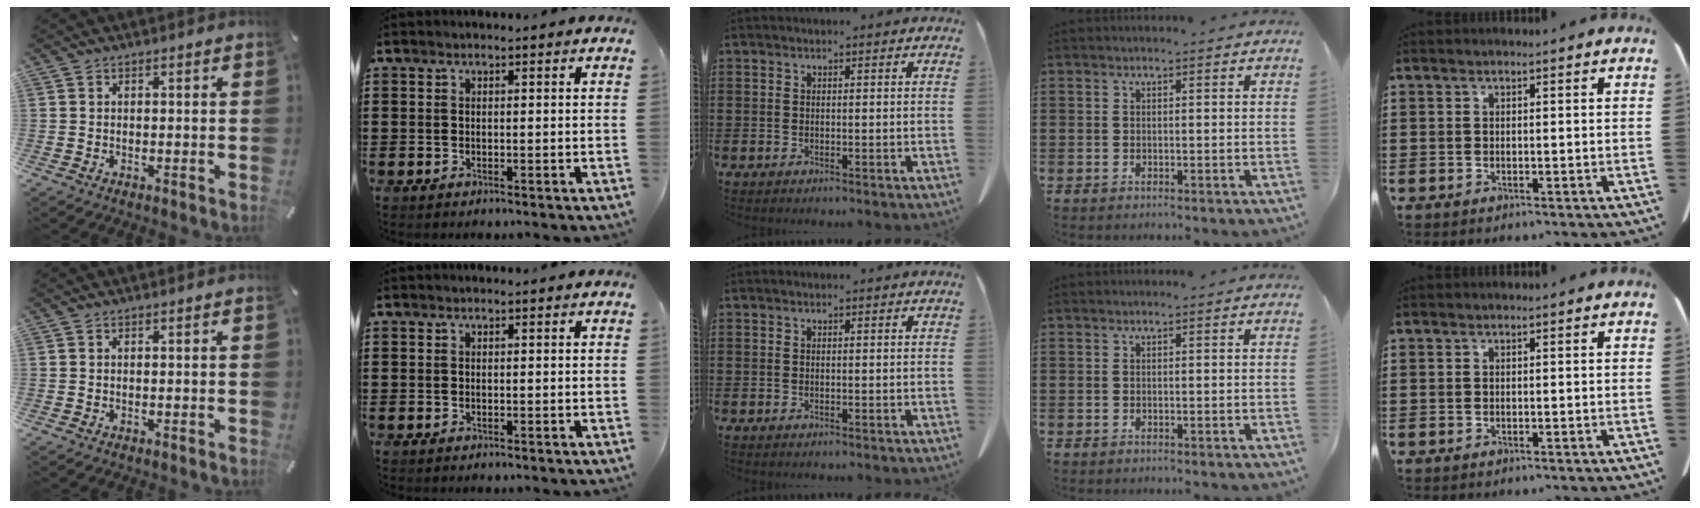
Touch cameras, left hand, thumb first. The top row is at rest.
{}